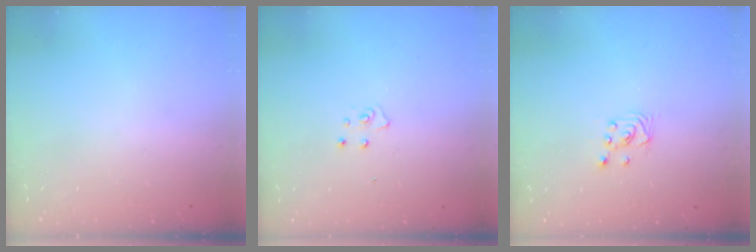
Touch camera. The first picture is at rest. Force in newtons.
{"total": 3.9, "press": 3.9, "slide": 0.3}
{"total": 1.7, "press": 1.6, "slide": 0.1}